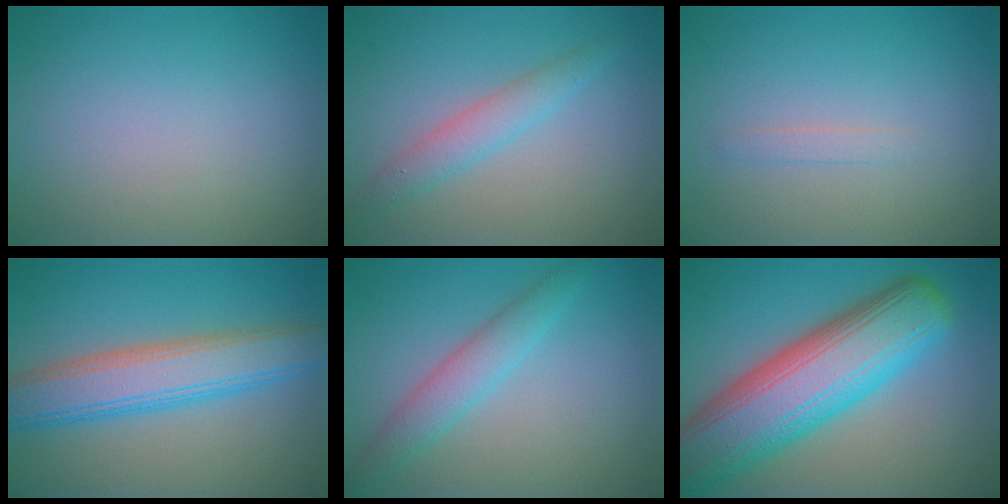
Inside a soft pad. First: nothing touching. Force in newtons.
{"total": 2.5, "press": 2.5, "slide": 0.0}
{"total": 0.8, "press": 0.8, "slide": 0.0}
{"total": 6.6, "press": 6.6, "slide": 0.1}
{"total": 3.0, "press": 3.0, "slide": 0.1}
{"total": 11.7, "press": 11.7, "slide": 0.8}